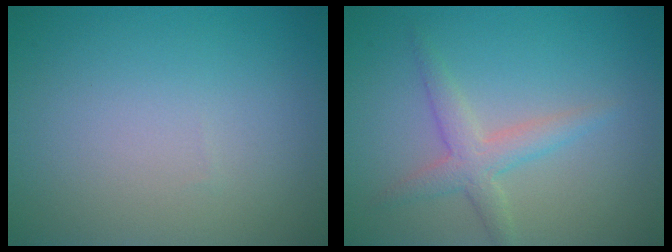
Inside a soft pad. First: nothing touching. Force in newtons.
{"total": 2.7, "press": 2.7, "slide": 0.0}